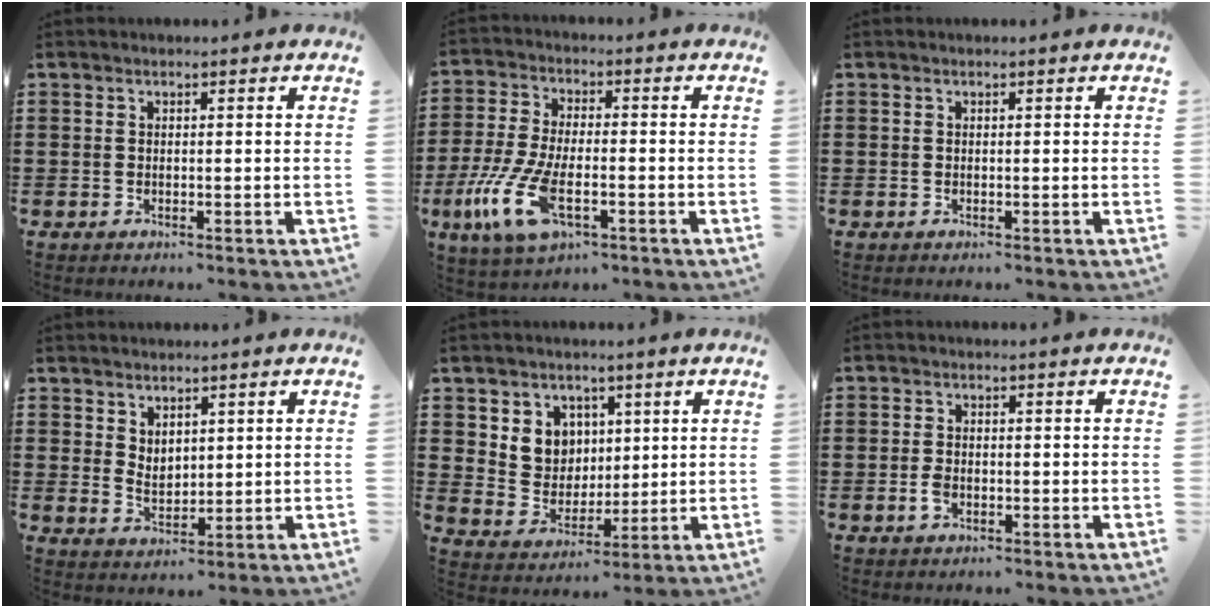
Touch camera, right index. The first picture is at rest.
{"total": 10.5, "force": [-4.3, 4.4, 8.4], "torque": [-0.205, -0.014, -0.081]}
{"total": 0.0}
{"total": 3.2, "force": [2.2, 2.1, 1.0], "torque": [-0.019, 0.001, 0.041]}
{"total": 6.4, "force": [2.9, 5.7, 1.1], "torque": [-0.047, 0.000, 0.053]}
{"total": 2.0, "force": [-0.8, 1.1, 1.5], "torque": [-0.037, -0.003, -0.016]}